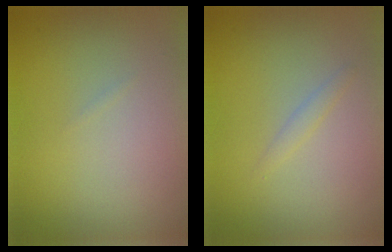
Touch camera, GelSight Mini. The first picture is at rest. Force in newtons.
{"total": 0.8, "press": 0.8, "slide": 0.1}